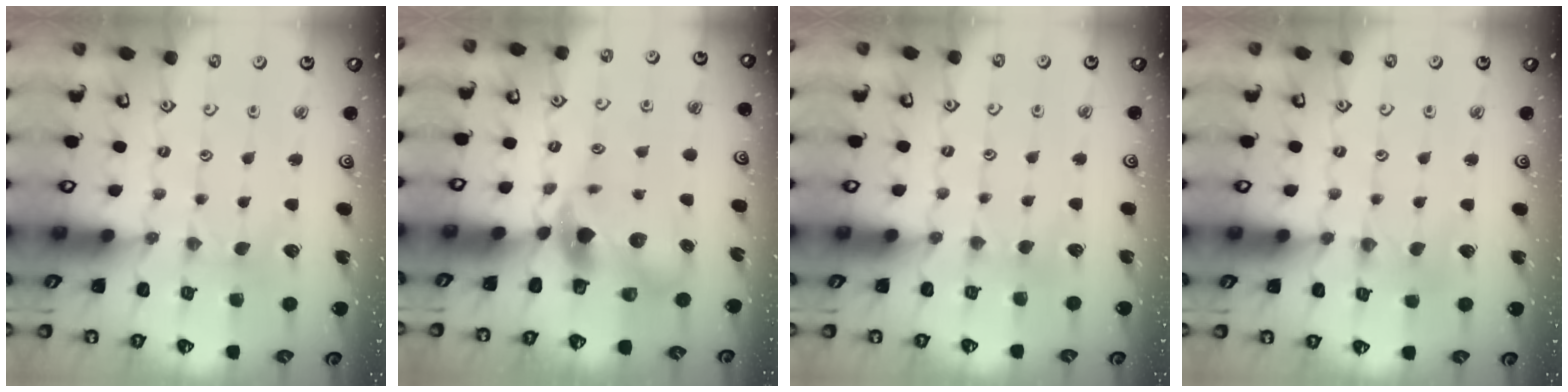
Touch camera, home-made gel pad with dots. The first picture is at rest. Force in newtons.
{"total": 8.2, "press": 8.1, "slide": 1.2}
{"total": 2.6, "press": 2.6, "slide": 0.4}
{"total": 0.0}